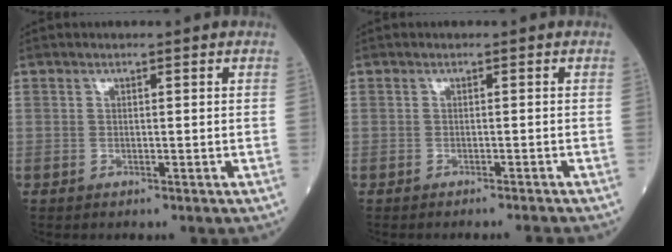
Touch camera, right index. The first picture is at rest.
{"total": 2.5, "force": [-2.4, -0.8, 0.5], "torque": [-0.002, -0.003, -0.031]}